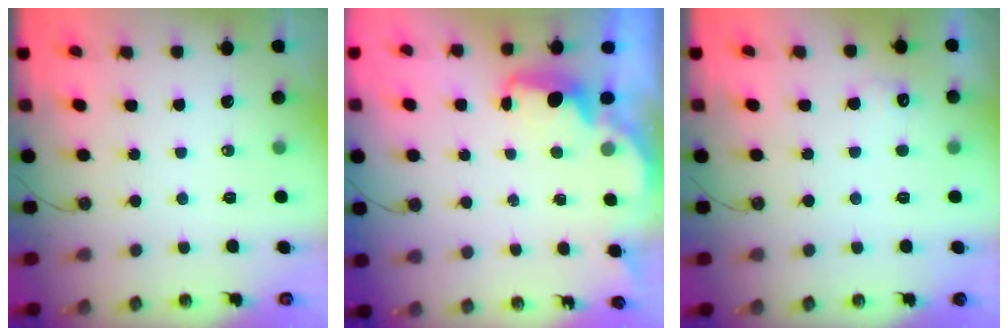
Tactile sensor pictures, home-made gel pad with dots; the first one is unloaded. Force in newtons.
{"total": 1.7, "press": 1.6, "slide": 0.5}
{"total": 3.9, "press": 3.8, "slide": 1.1}